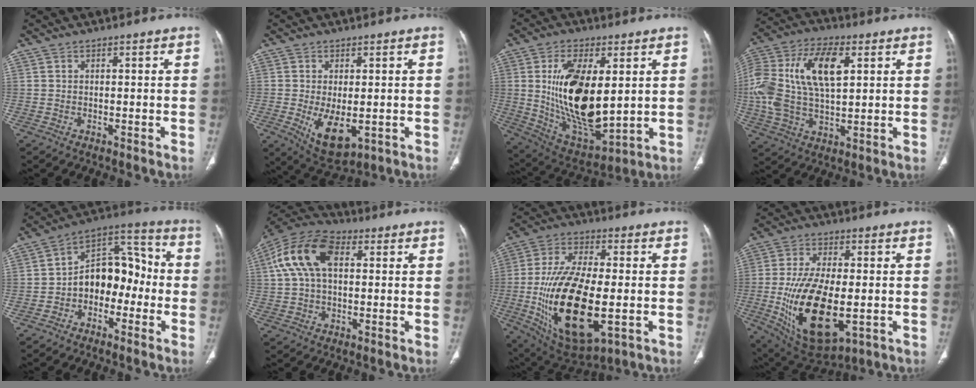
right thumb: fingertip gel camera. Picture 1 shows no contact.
{"total": 8.3, "force": [-1.7, 4.2, 6.9], "torque": [-0.110, -0.020, -0.011]}
{"total": 20.6, "force": [2.8, 9.9, 17.9], "torque": [-0.311, -0.027, 0.067]}
{"total": 19.5, "force": [4.0, 9.9, 16.3], "torque": [-0.340, 0.014, 0.067]}
{"total": 12.9, "force": [-2.6, 8.8, 9.1], "torque": [-0.099, 0.054, -0.056]}
{"total": 13.5, "force": [3.0, 8.1, 10.3], "torque": [-0.208, 0.032, 0.050]}
{"total": 23.5, "force": [-3.9, 10.5, 20.7], "torque": [-0.408, -0.010, -0.047]}
{"total": 19.3, "force": [-3.6, 9.3, 16.6], "torque": [-0.309, -0.014, -0.040]}